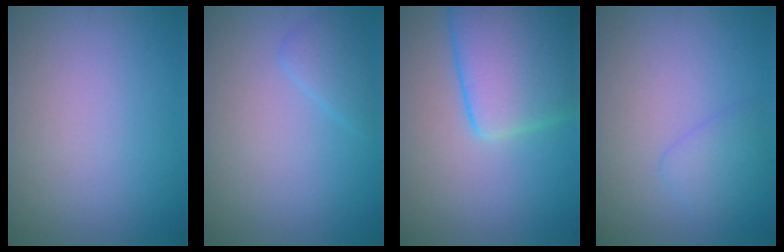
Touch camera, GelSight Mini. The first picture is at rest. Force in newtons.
{"total": 1.6, "press": 1.6, "slide": 0.1}
{"total": 8.8, "press": 8.7, "slide": 0.4}
{"total": 1.8, "press": 1.8, "slide": 0.1}